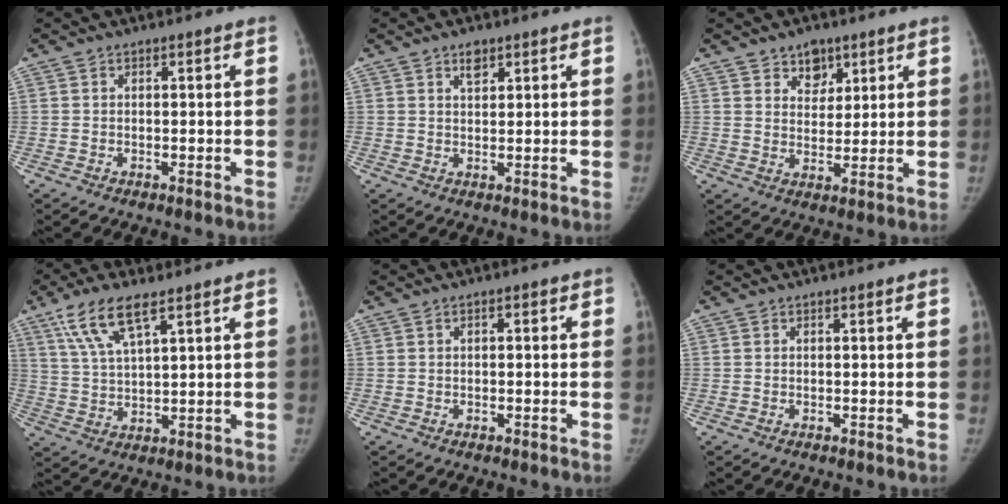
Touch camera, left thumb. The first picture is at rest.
{"total": 2.5, "force": [1.6, 1.4, 1.4], "torque": [-0.011, -0.010, 0.027]}
{"total": 5.8, "force": [3.6, 4.1, 2.0], "torque": [0.003, -0.021, 0.058]}
{"total": 9.4, "force": [5.6, 2.5, 7.2], "torque": [-0.149, -0.015, 0.117]}
{"total": 0.9, "force": [0.1, 0.4, 0.7], "torque": [-0.008, 0.003, -0.003]}
{"total": 0.0}